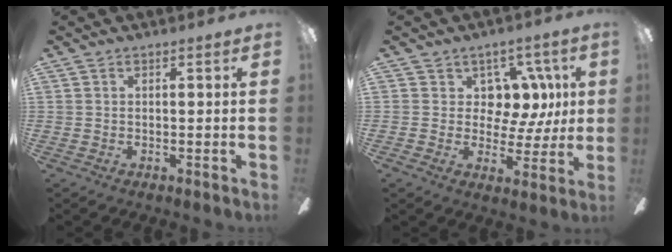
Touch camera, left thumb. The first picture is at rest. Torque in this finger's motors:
{"motor_torque": [0.06, 0.06, -0.06, -0.15, 0.02]}